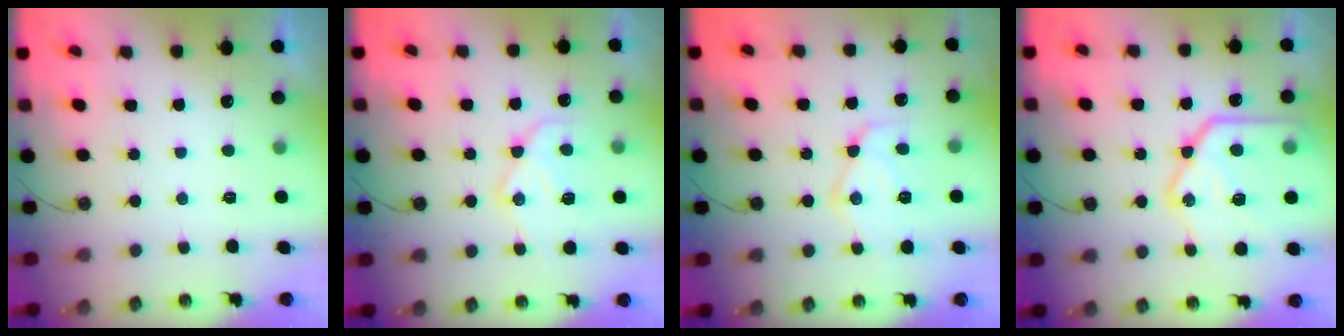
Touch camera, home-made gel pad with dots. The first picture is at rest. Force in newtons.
{"total": 14.8, "press": 14.7, "slide": 1.5}
{"total": 13.8, "press": 13.7, "slide": 1.1}
{"total": 24.1, "press": 23.9, "slide": 2.6}